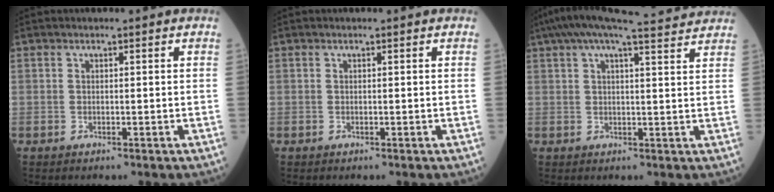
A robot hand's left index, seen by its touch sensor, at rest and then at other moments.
{"total": 0.0}
{"total": 13.0, "force": [11.6, 0.3, 5.8], "torque": [-0.102, 0.040, 0.156]}